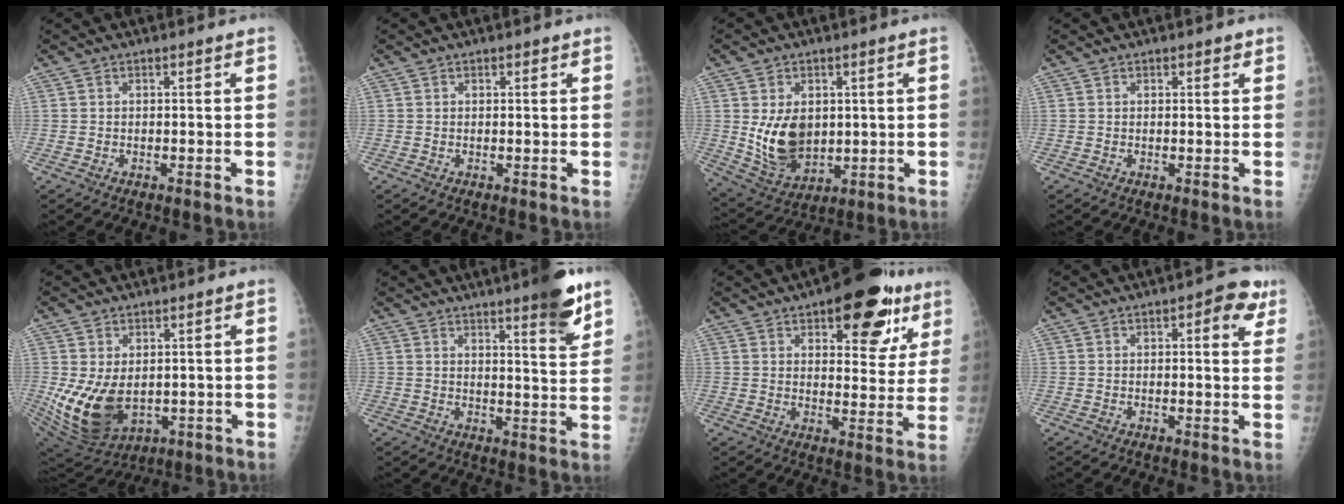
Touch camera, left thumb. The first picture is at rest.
{"total": 0.9, "force": [0.5, 0.5, 0.6], "torque": [-0.003, -0.001, 0.005]}
{"total": 11.5, "force": [1.0, 8.1, 8.0], "torque": [-0.110, -0.021, 0.040]}
{"total": 1.3, "force": [0.8, 0.7, 0.8], "torque": [-0.002, -0.001, 0.006]}
{"total": 12.8, "force": [-0.7, 8.6, 9.4], "torque": [-0.168, -0.019, 0.017]}
{"total": 9.7, "force": [6.4, 1.5, 7.2], "torque": [-0.081, -0.039, 0.084]}
{"total": 18.0, "force": [9.5, 8.0, 13.0], "torque": [-0.120, -0.028, 0.126]}
{"total": 6.1, "force": [2.8, 2.6, 4.8], "torque": [-0.032, -0.004, 0.024]}